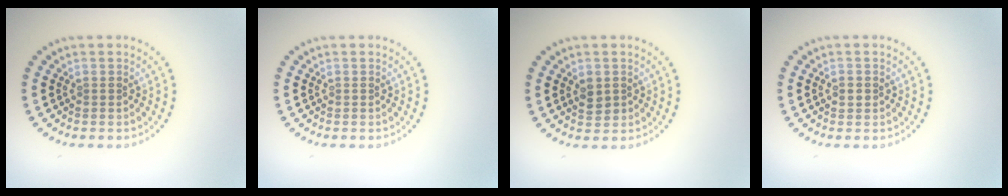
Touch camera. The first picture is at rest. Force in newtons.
{"total": 0.0}
{"total": 1.7, "press": 1.7, "slide": 0.1}
{"total": 1.2, "press": 1.2, "slide": 0.1}